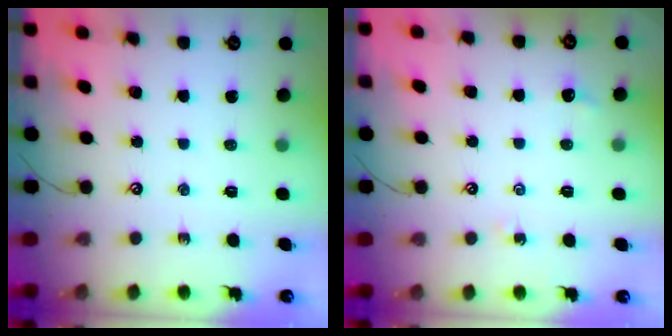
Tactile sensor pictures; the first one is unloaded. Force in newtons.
{"total": 2.5, "press": 2.4, "slide": 0.6}